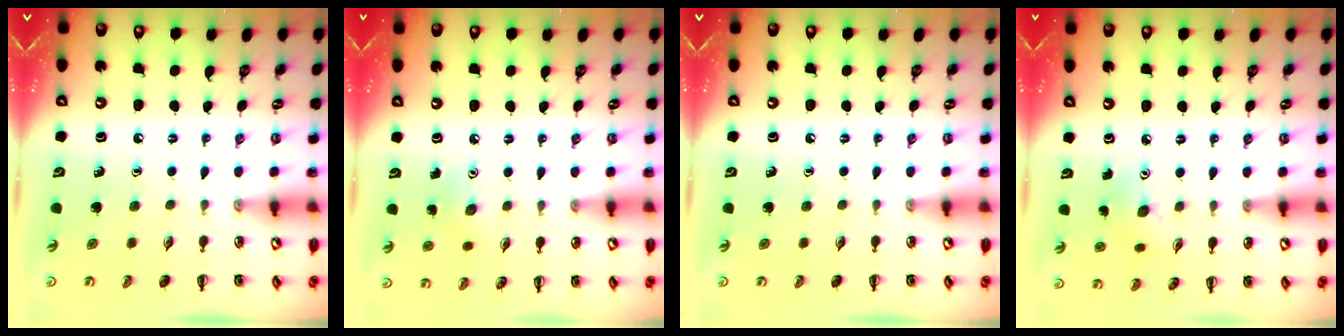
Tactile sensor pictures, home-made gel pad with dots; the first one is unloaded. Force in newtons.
{"total": 5.0, "press": 4.8, "slide": 1.2}
{"total": 0.0}
{"total": 3.2, "press": 3.1, "slide": 0.8}